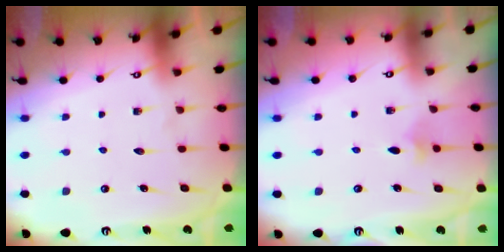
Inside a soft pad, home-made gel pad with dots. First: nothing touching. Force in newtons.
{"total": 3.0, "press": 2.9, "slide": 0.8}